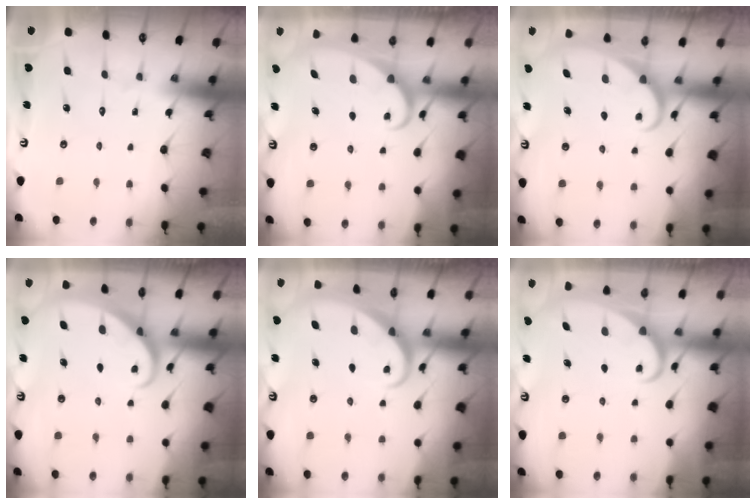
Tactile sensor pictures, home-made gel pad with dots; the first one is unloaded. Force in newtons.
{"total": 2.0, "press": 2.0, "slide": 0.3}
{"total": 1.6, "press": 1.6, "slide": 0.1}
{"total": 2.8, "press": 2.8, "slide": 0.2}
{"total": 3.3, "press": 3.3, "slide": 0.4}
{"total": 1.9, "press": 1.9, "slide": 0.3}